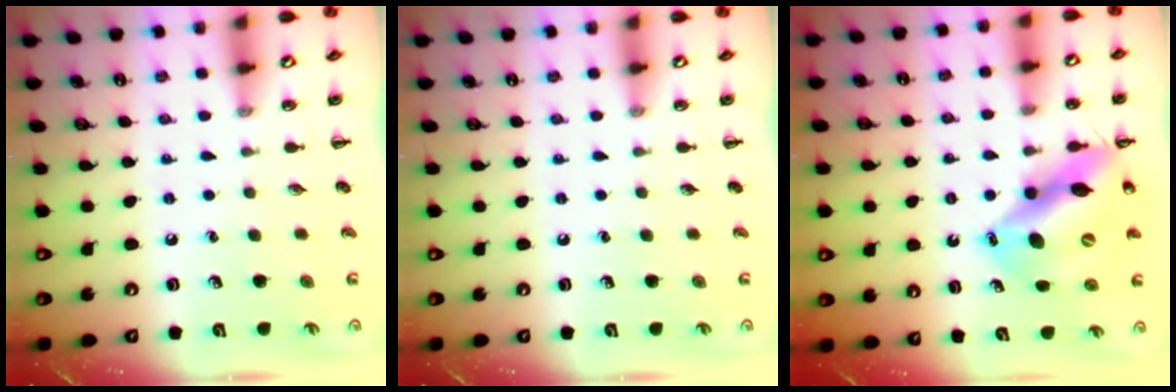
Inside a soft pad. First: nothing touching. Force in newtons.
{"total": 0.0}
{"total": 15.1, "press": 14.4, "slide": 4.5}